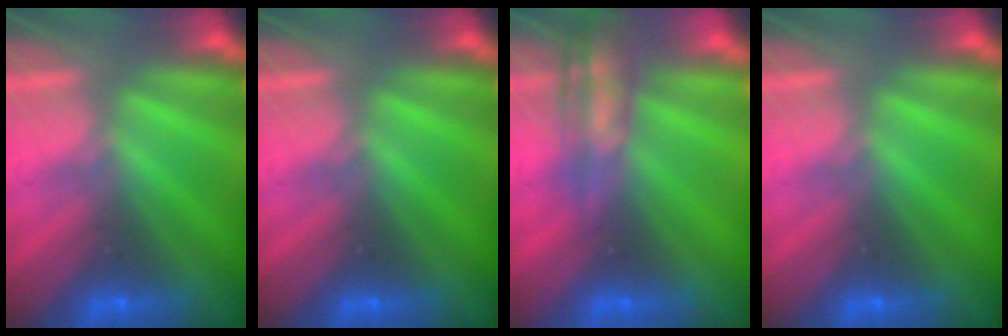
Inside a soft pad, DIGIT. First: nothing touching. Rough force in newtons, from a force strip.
{"total": 0.0}
{"total": 2.8}
{"total": 0.0}